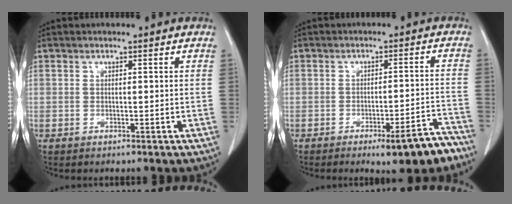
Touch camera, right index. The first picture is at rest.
{"total": 7.9, "force": [-5.7, 1.4, 5.3], "torque": [-0.053, 0.009, -0.074]}